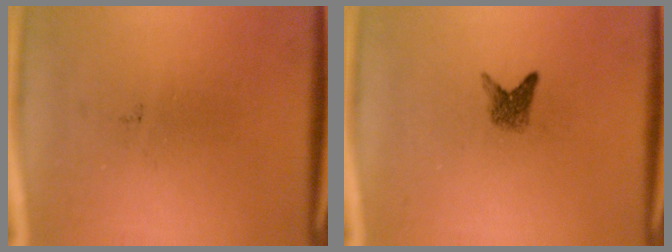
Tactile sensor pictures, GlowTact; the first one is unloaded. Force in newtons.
{"total": 1.8}